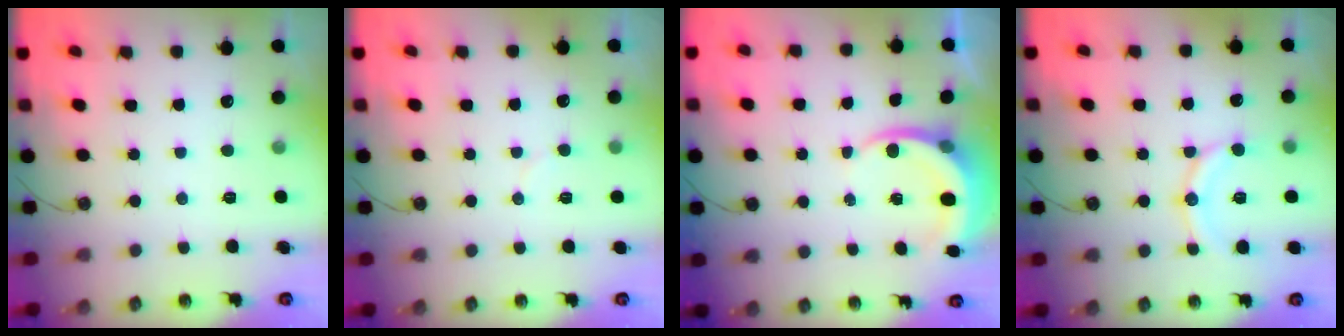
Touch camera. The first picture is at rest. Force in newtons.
{"total": 5.1, "press": 5.0, "slide": 0.4}
{"total": 5.3, "press": 5.3, "slide": 0.4}
{"total": 11.7, "press": 11.4, "slide": 2.7}